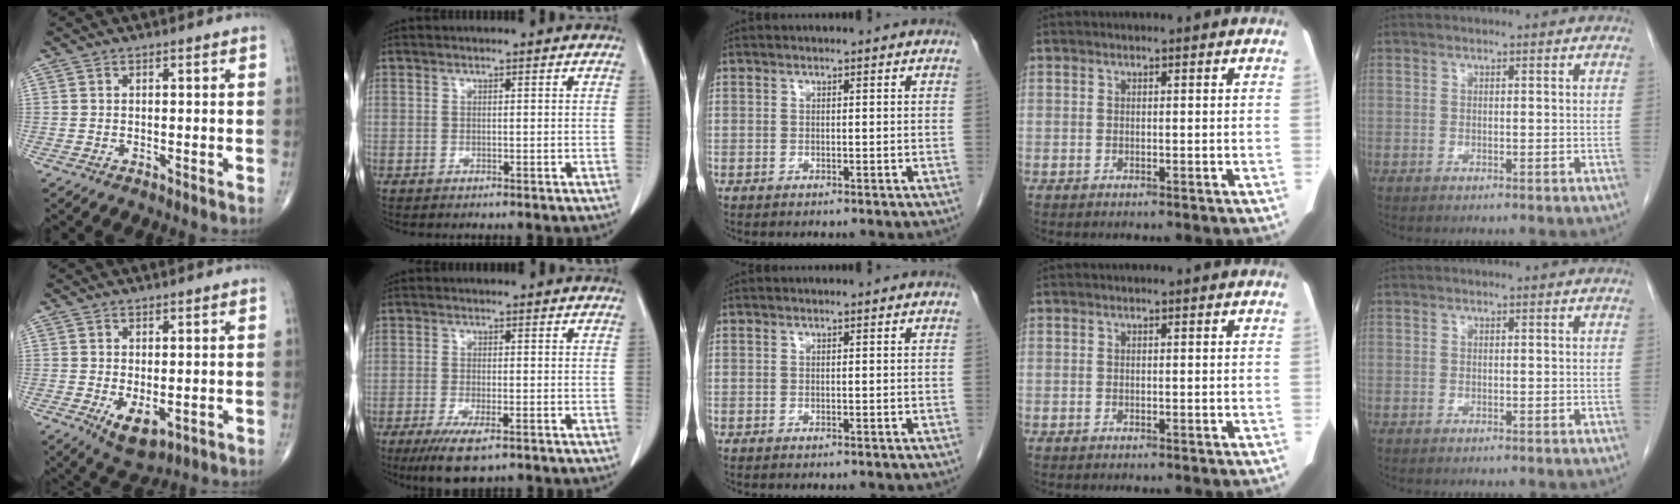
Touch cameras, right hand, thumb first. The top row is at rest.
{"thumb": {"total": 5.6, "force": [-1.3, 2.9, 4.7], "torque": [-0.071, -0.013, -0.009]}, "index": {"total": 6.0, "force": [-3.6, 1.4, 4.5], "torque": [-0.082, -0.014, -0.056]}}